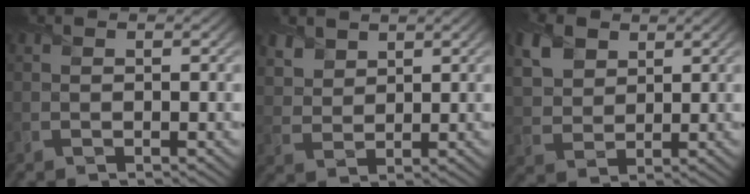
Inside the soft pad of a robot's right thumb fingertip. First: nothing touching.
{"total": 4.2, "force": [3.0, 2.5, 1.5], "torque": [-0.054, -0.009, 0.076]}
{"total": 6.3, "force": [3.2, 4.1, 3.4], "torque": [-0.095, 0.005, 0.066]}